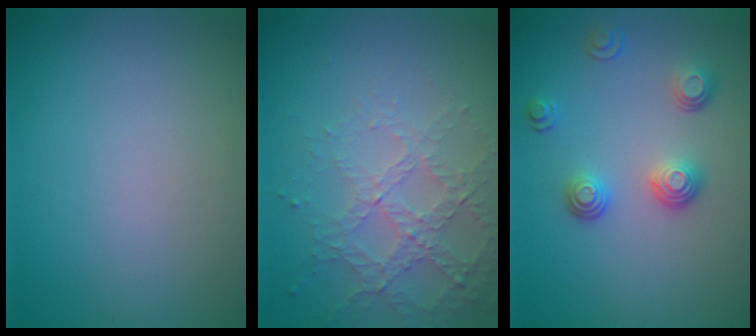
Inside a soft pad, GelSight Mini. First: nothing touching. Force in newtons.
{"total": 4.5, "press": 3.1, "slide": 3.2}
{"total": 3.4, "press": 2.6, "slide": 2.1}